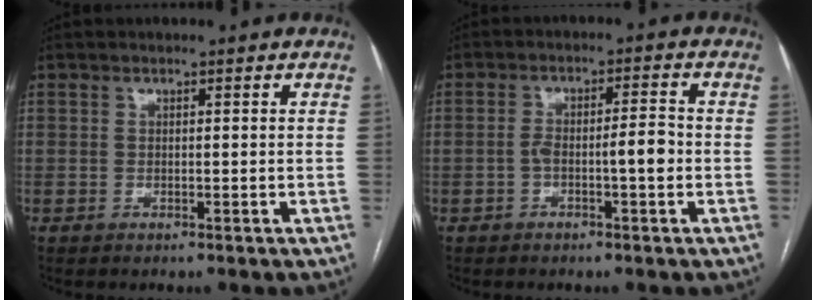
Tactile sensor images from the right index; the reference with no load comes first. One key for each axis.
{"total": 4.7, "fx": -1.3, "fy": 0.6, "fz": 4.5, "tx": -0.079, "ty": 0.015, "tz": -0.019}